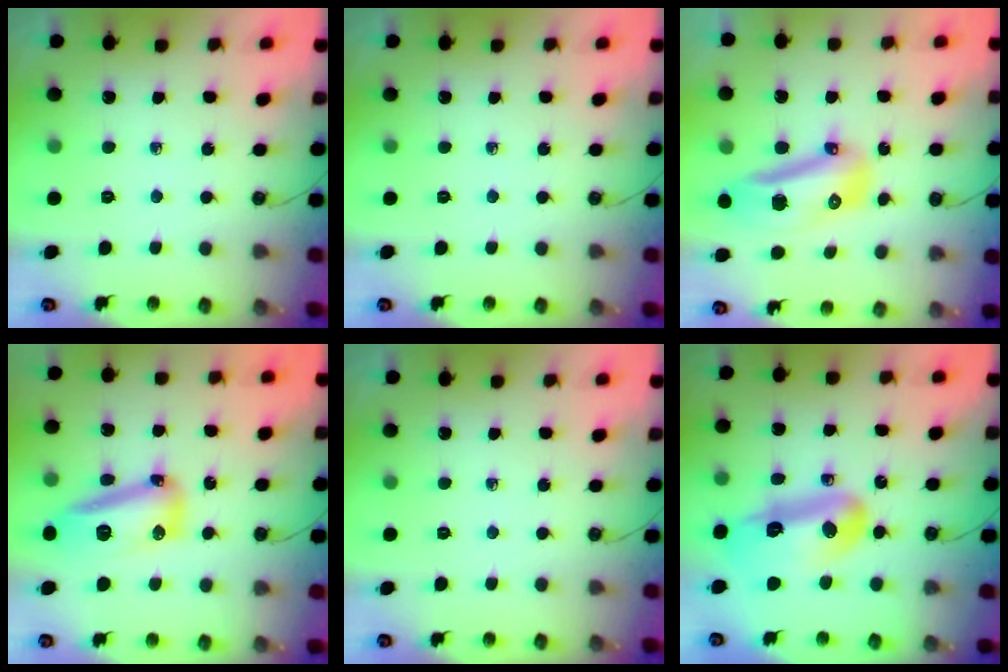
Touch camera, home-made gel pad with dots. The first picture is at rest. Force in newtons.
{"total": 0.0}
{"total": 14.0, "press": 13.8, "slide": 2.5}
{"total": 28.9, "press": 19.3, "slide": 21.5}
{"total": 0.0}
{"total": 15.7, "press": 15.6, "slide": 1.8}